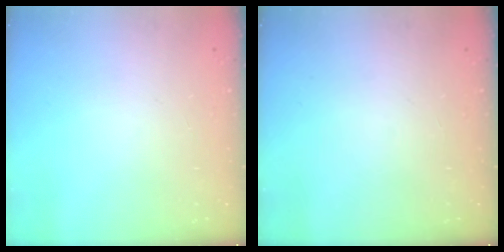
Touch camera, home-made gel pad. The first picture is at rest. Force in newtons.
{"total": 0.0}